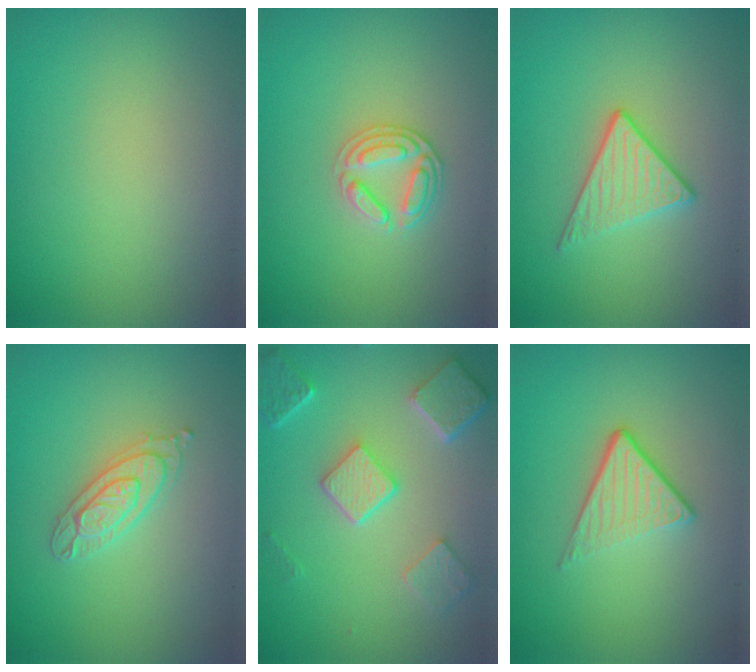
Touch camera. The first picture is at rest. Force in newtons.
{"total": 2.7, "press": 2.5, "slide": 0.8}
{"total": 2.8, "press": 2.6, "slide": 1.0}
{"total": 2.6, "press": 2.5, "slide": 0.5}
{"total": 5.4, "press": 4.2, "slide": 3.4}
{"total": 3.6, "press": 2.4, "slide": 2.7}